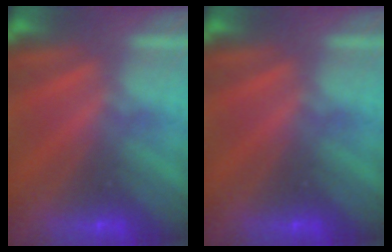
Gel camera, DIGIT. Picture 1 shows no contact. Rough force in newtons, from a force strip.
{"total": 0.0}